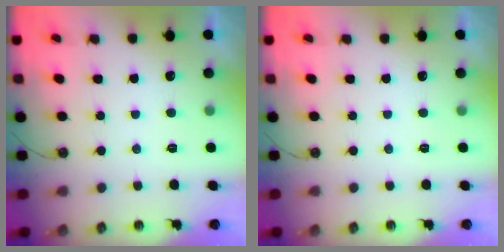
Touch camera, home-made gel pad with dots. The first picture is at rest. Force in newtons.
{"total": 0.0}